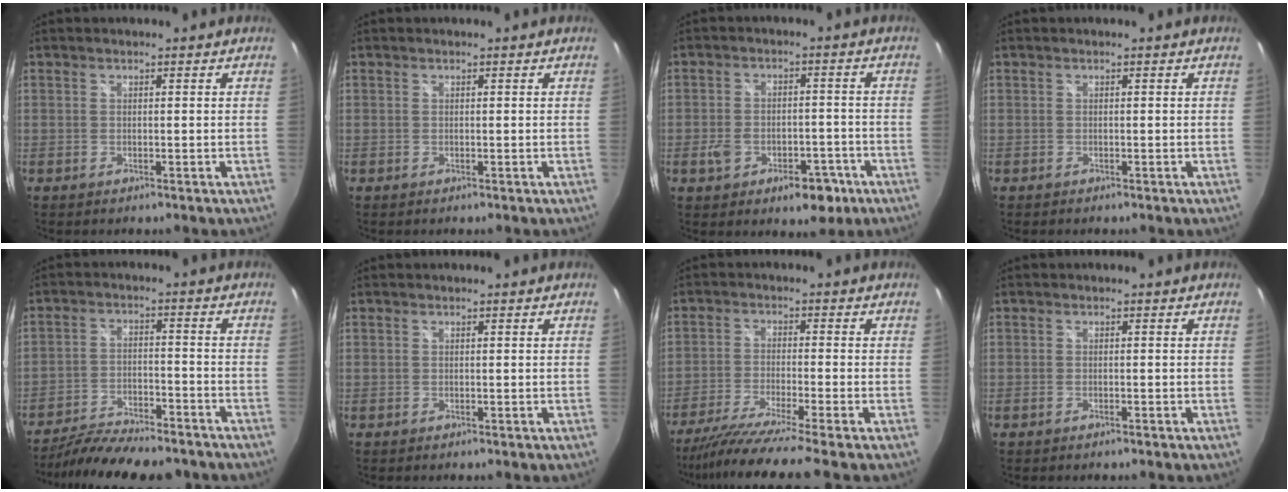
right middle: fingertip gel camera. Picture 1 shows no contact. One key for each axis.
{"total": 0.0}
{"total": 9.6, "fx": -4.7, "fy": 5.7, "fz": 6.1, "tx": -0.117, "ty": 0.001, "tz": -0.066}
{"total": 0.0}
{"total": 15.8, "fx": -13.8, "fy": 3.6, "fz": 7.0, "tx": -0.146, "ty": -0.024, "tz": -0.212}
{"total": 0.0}
{"total": 10.9, "fx": -9.2, "fy": -2.1, "fz": 5.4, "tx": -0.117, "ty": -0.039, "tz": -0.160}
{"total": 0.8, "fx": -0.6, "fy": 0.2, "fz": 0.4, "tx": -0.008, "ty": 0.000, "tz": -0.013}